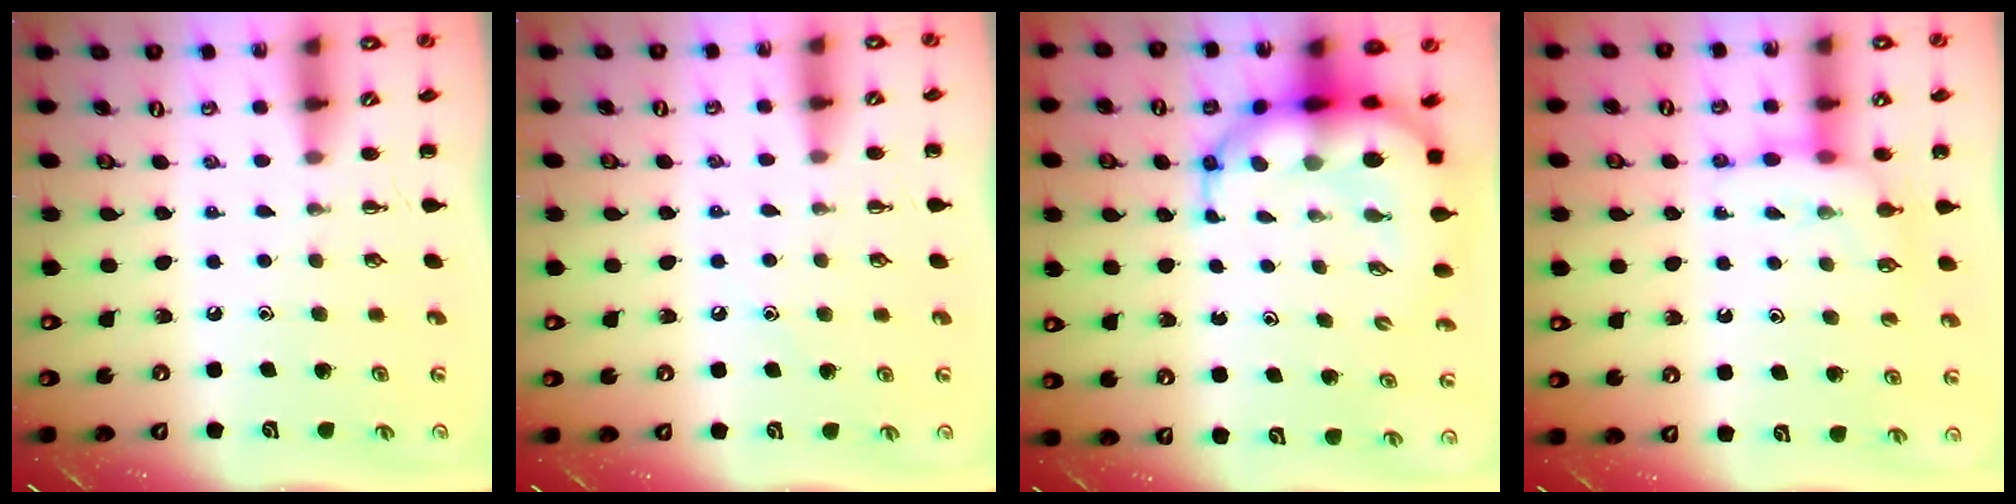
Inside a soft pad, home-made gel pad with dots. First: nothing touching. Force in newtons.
{"total": 5.5, "press": 5.3, "slide": 1.6}
{"total": 12.0, "press": 11.5, "slide": 3.5}
{"total": 9.7, "press": 9.7, "slide": 0.8}